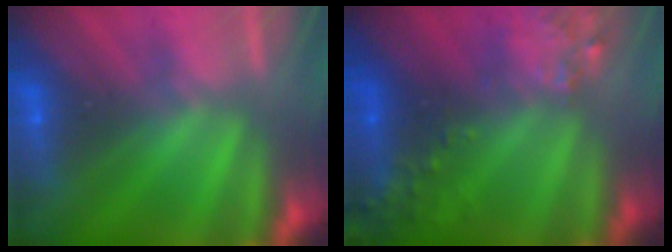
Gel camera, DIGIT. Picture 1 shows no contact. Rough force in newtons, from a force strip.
{"total": 5.6}